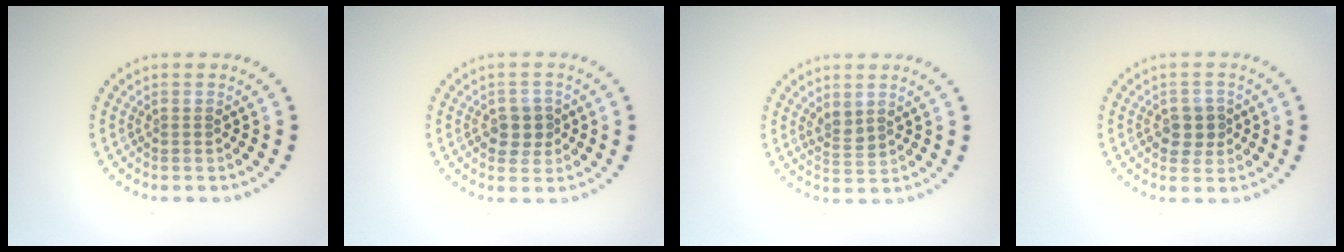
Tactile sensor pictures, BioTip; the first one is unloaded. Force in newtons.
{"total": 2.5, "press": 2.4, "slide": 0.8}
{"total": 1.5, "press": 1.2, "slide": 0.8}
{"total": 2.5, "press": 2.4, "slide": 0.8}